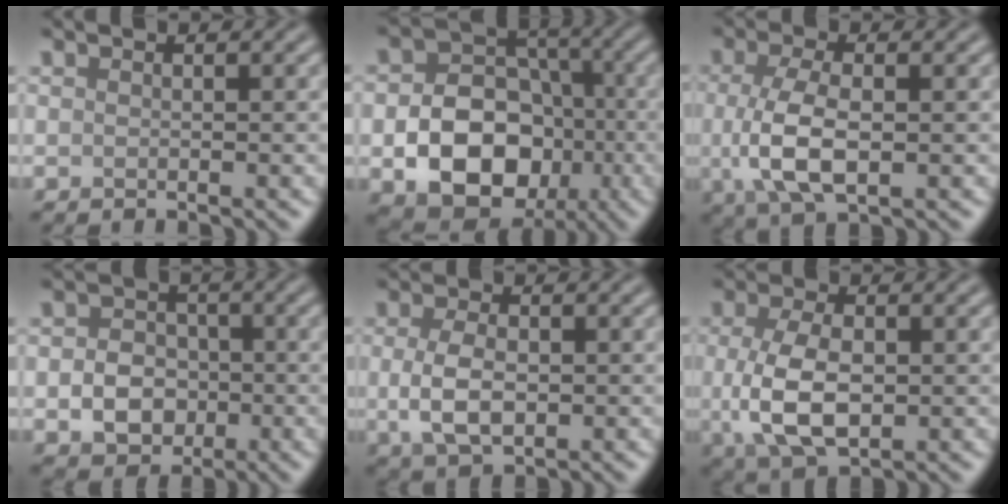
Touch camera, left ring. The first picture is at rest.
{"total": 10.0, "force": [-2.8, 7.5, 6.0], "torque": [-0.097, -0.012, -0.047]}
{"total": 5.8, "force": [-0.4, 2.6, 5.2], "torque": [-0.118, -0.005, -0.008]}
{"total": 4.2, "force": [-0.9, 3.5, 2.3], "torque": [-0.035, 0.001, -0.018]}
{"total": 4.5, "force": [-0.3, 2.7, 3.6], "torque": [-0.077, -0.004, -0.004]}
{"total": 6.6, "force": [-0.4, 3.6, 5.5], "torque": [-0.124, -0.008, -0.006]}